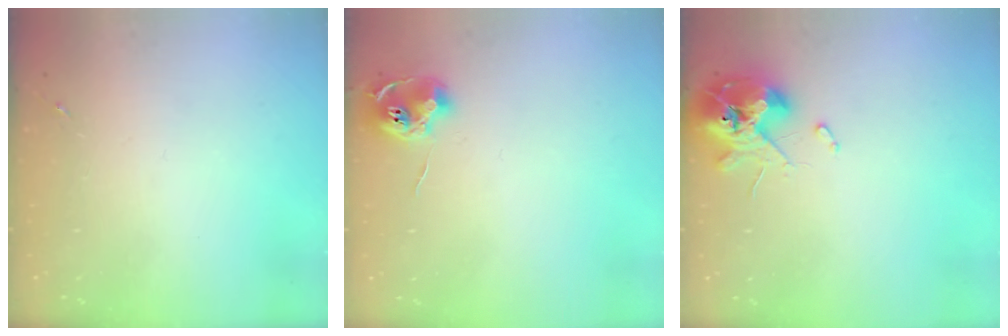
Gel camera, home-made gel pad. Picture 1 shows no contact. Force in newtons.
{"total": 8.7, "press": 8.7, "slide": 0.4}
{"total": 13.0, "press": 12.8, "slide": 1.8}